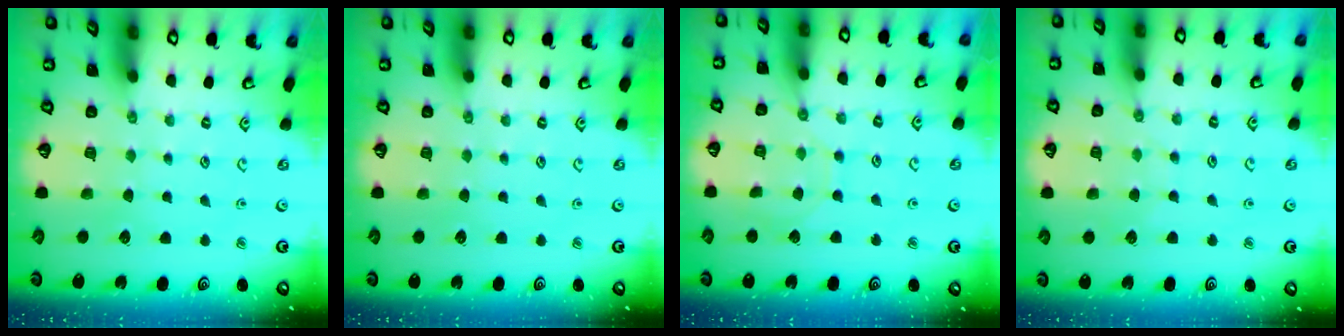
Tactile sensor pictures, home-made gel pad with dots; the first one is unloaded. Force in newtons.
{"total": 0.0}
{"total": 6.9, "press": 6.9, "slide": 0.7}
{"total": 3.6, "press": 3.6, "slide": 0.4}